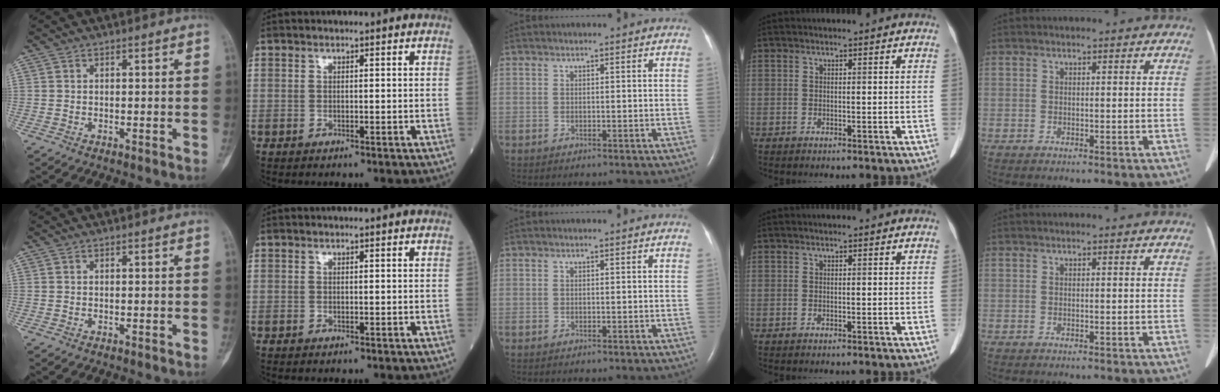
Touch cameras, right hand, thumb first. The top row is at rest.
{}